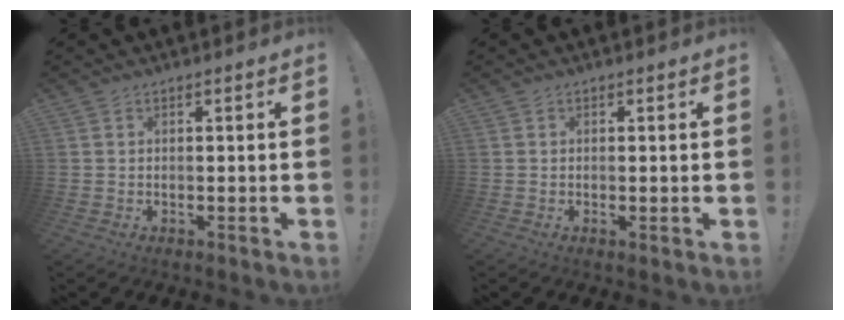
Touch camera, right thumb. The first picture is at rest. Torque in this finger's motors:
{"motor_torque": [0.00, -0.09, -0.69, 0.24, -0.01]}